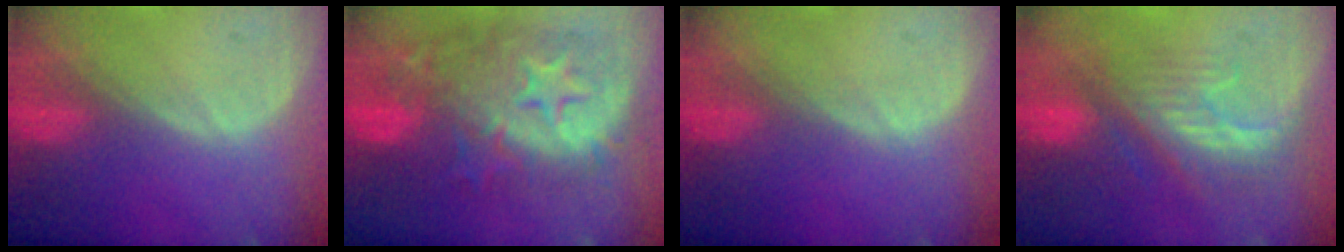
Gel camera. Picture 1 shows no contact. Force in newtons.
{"total": 12.6, "press": 12.6, "slide": 1.0}
{"total": 0.0}
{"total": 8.3, "press": 7.5, "slide": 3.5}